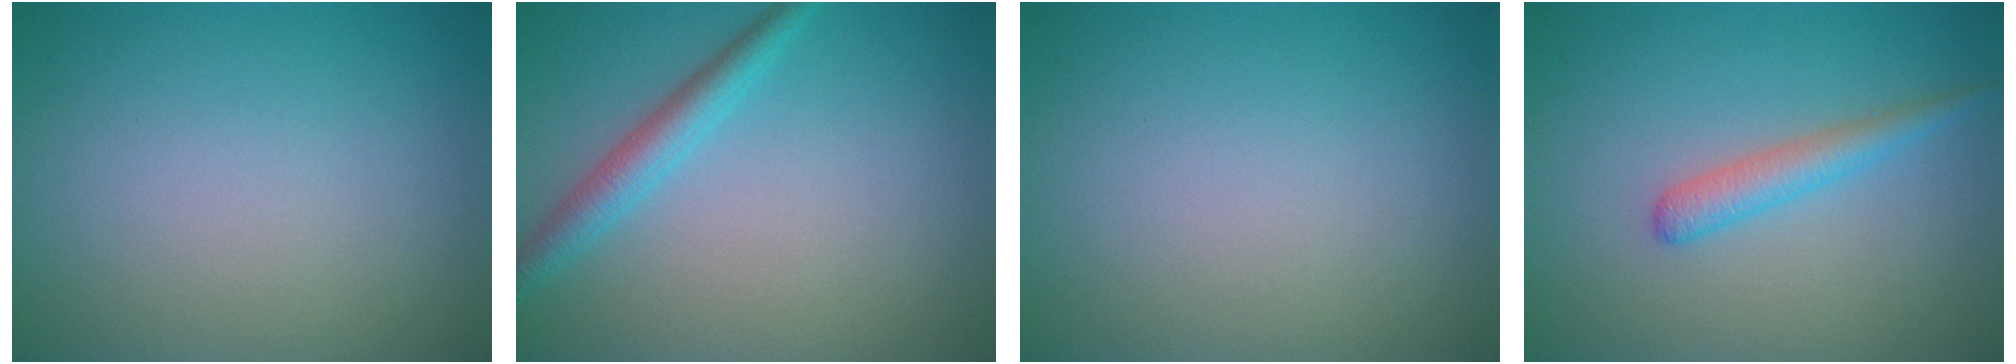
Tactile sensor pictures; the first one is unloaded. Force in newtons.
{"total": 2.6, "press": 2.6, "slide": 0.0}
{"total": 0.0}
{"total": 2.2, "press": 2.2, "slide": 0.0}